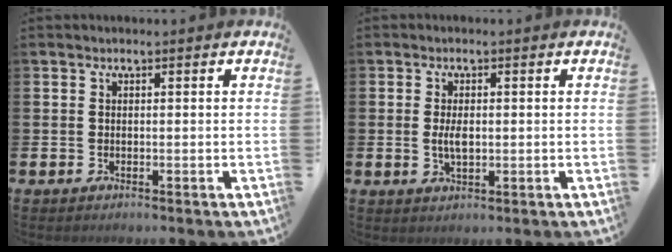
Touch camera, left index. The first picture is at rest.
{"total": 2.8, "force": [0.1, 1.3, 2.4], "torque": [-0.038, 0.000, -0.002]}